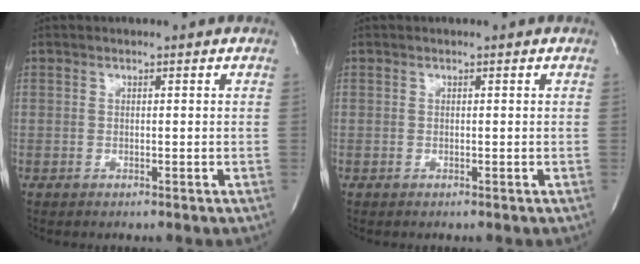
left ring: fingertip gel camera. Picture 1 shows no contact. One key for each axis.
{"total": 0.0}